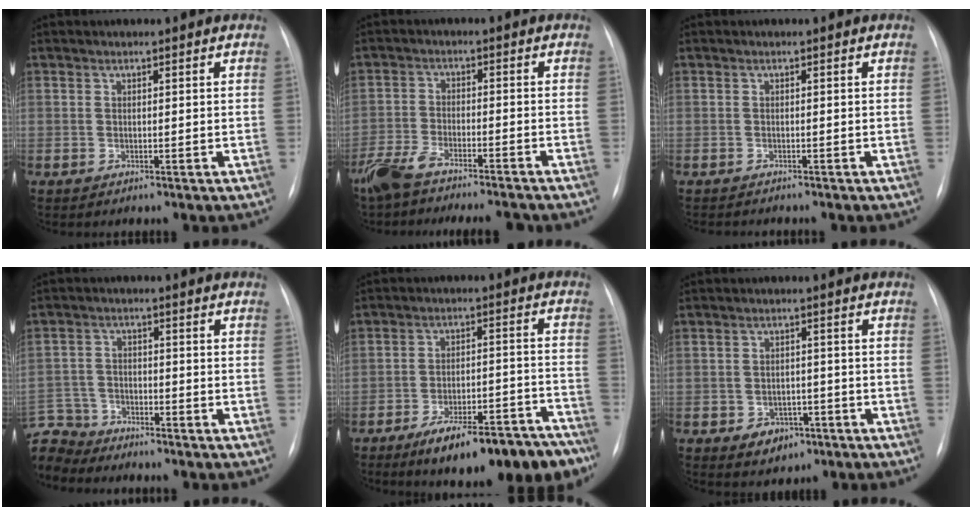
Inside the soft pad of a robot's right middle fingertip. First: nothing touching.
{"total": 11.9, "force": [-10.3, 2.0, 5.6], "torque": [-0.097, -0.005, -0.161]}
{"total": 1.9, "force": [-1.8, 0.3, 0.5], "torque": [-0.005, -0.005, -0.021]}
{"total": 8.3, "force": [-7.7, 3.0, 0.0], "torque": [-0.014, 0.009, -0.153]}
{"total": 16.9, "force": [-12.8, 4.7, 10.0], "torque": [-0.094, 0.041, -0.190]}
{"total": 4.4, "force": [-2.3, 3.3, 1.9], "torque": [-0.021, 0.009, -0.021]}